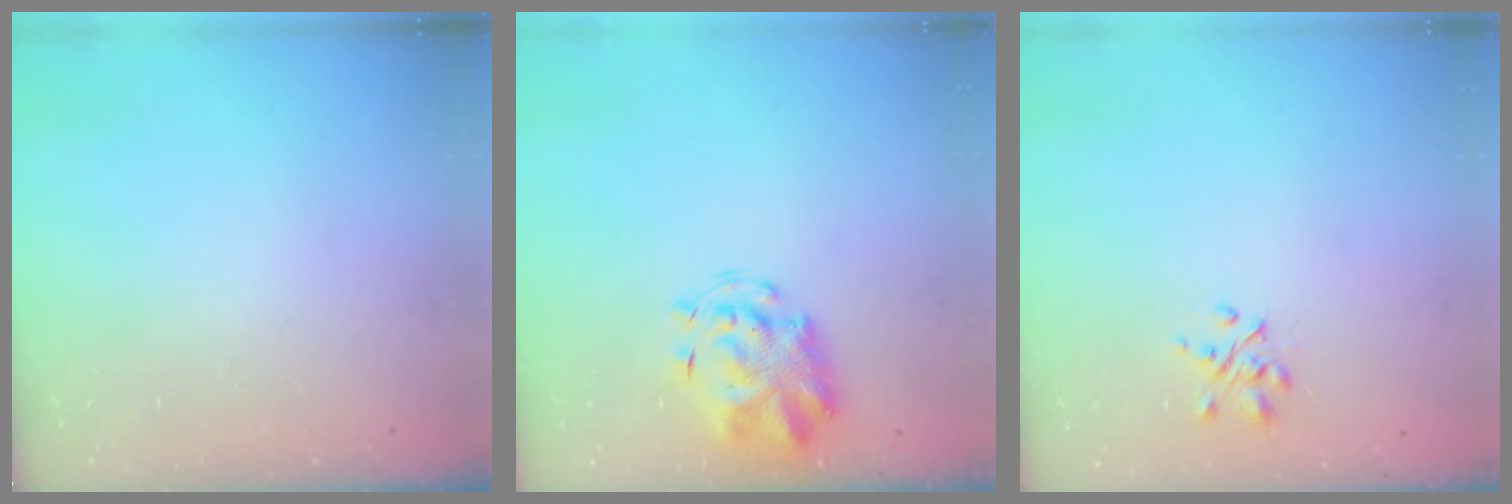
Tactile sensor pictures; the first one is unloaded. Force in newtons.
{"total": 3.8, "press": 3.7, "slide": 1.2}
{"total": 2.7, "press": 2.5, "slide": 1.0}